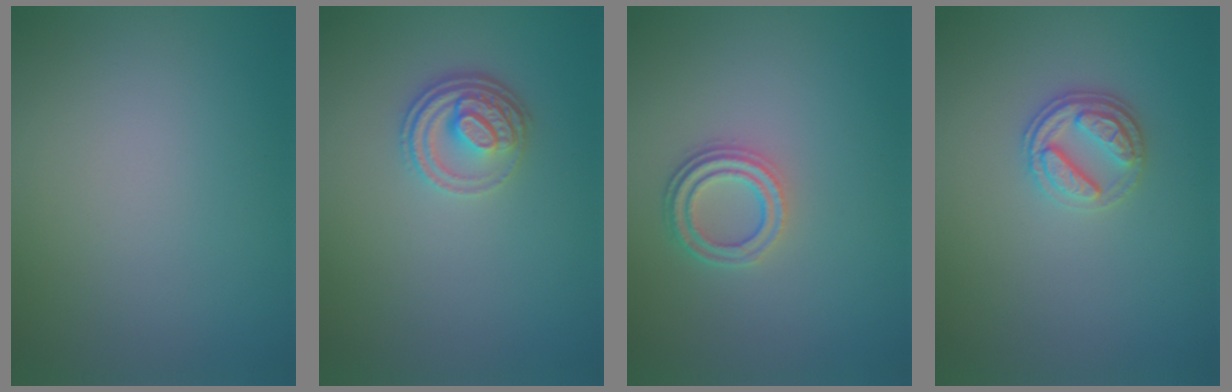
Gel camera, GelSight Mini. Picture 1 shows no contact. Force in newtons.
{"total": 3.4, "press": 2.6, "slide": 2.3}
{"total": 2.8, "press": 2.3, "slide": 1.6}
{"total": 2.8, "press": 2.6, "slide": 1.1}